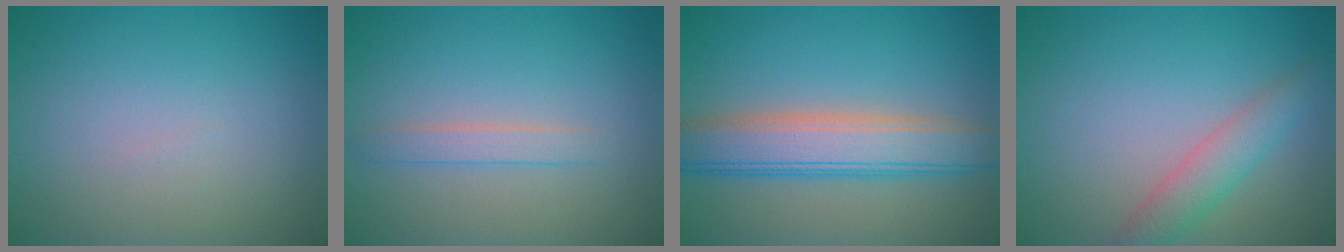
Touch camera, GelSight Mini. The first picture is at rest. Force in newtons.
{"total": 1.6, "press": 1.6, "slide": 0.1}
{"total": 6.3, "press": 6.3, "slide": 0.2}
{"total": 2.9, "press": 2.9, "slide": 0.1}